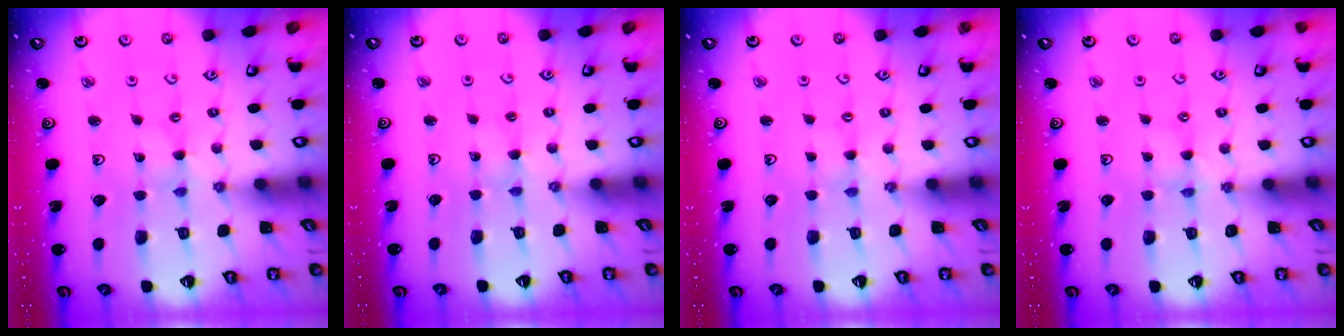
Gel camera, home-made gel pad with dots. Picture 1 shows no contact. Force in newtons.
{"total": 3.1, "press": 3.1, "slide": 0.4}
{"total": 0.0}
{"total": 0.6, "press": 0.6, "slide": 0.1}